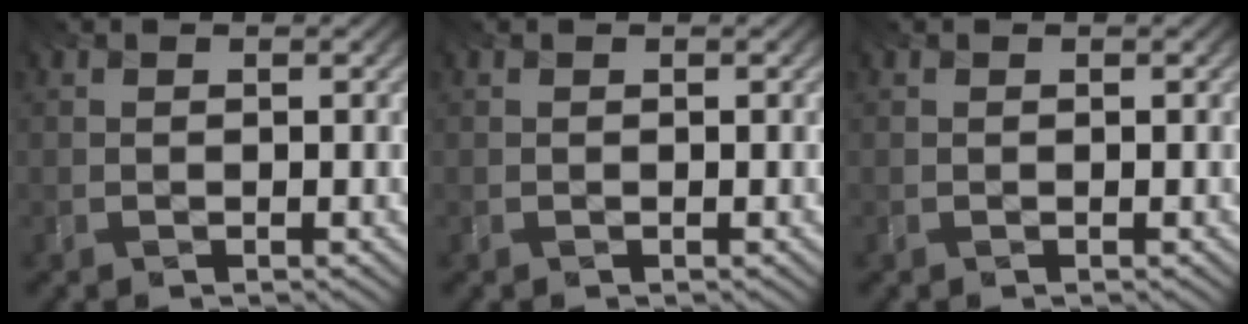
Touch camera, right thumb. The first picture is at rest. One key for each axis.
{"total": 0.0}
{"total": 0.0}